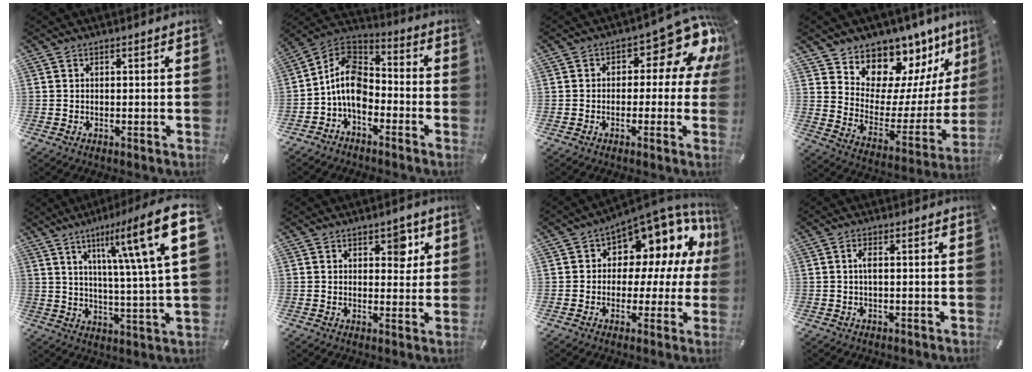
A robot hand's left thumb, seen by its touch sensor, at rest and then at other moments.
{"total": 10.8, "force": [-4.5, 6.9, 6.9], "torque": [-0.158, 0.015, -0.092]}
{"total": 12.6, "force": [4.8, 6.5, 9.7], "torque": [-0.110, -0.039, 0.076]}
{"total": 10.4, "force": [8.9, 5.2, -1.1], "torque": [0.008, -0.128, 0.157]}
{"total": 20.6, "force": [8.5, 3.4, 18.4], "torque": [-0.272, -0.037, 0.112]}
{"total": 5.0, "force": [2.4, 3.3, 2.8], "torque": [-0.007, -0.011, 0.029]}
{"total": 10.7, "force": [5.7, 6.5, 6.3], "torque": [-0.092, -0.068, 0.097]}
{"total": 2.0, "force": [0.0, 0.5, 2.0], "torque": [-0.038, -0.001, -0.001]}